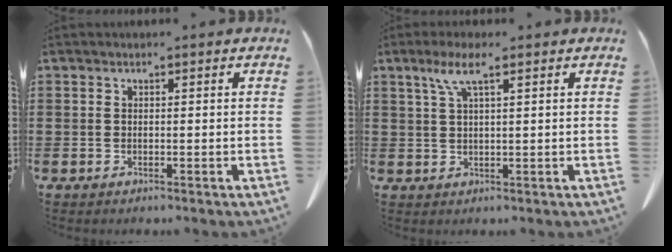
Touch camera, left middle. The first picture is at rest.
{"total": 4.4, "force": [2.3, 0.7, 3.6], "torque": [-0.079, 0.006, 0.039]}